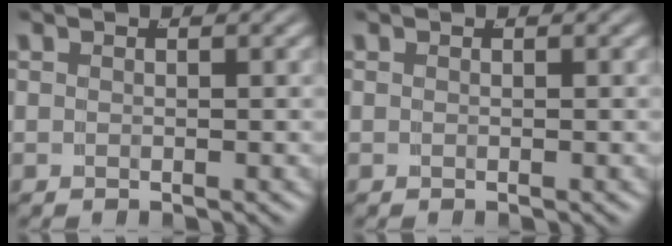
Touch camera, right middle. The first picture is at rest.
{"total": 0.0}